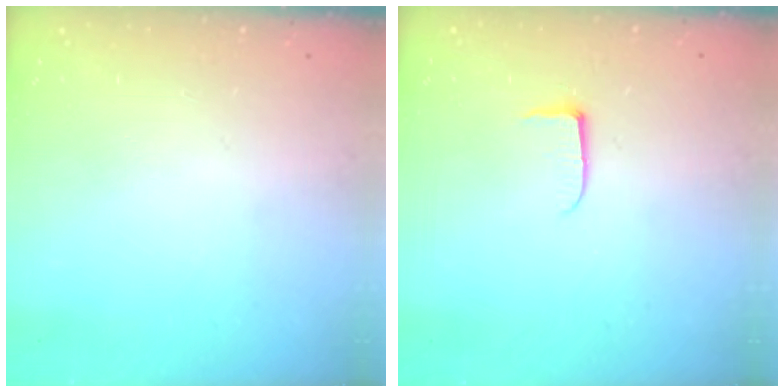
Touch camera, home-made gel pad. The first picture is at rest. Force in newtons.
{"total": 5.0, "press": 5.0, "slide": 0.5}